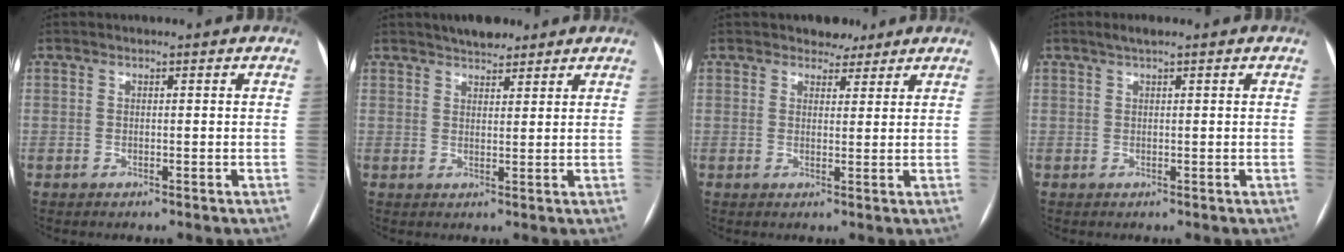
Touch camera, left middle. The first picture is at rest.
{"total": 4.2, "force": [3.5, 1.6, 1.6], "torque": [-0.028, 0.011, 0.057]}
{"total": 3.0, "force": [2.4, 1.8, 0.4], "torque": [0.000, 0.001, 0.033]}
{"total": 1.4, "force": [0.9, 0.0, 1.0], "torque": [-0.021, 0.012, 0.017]}